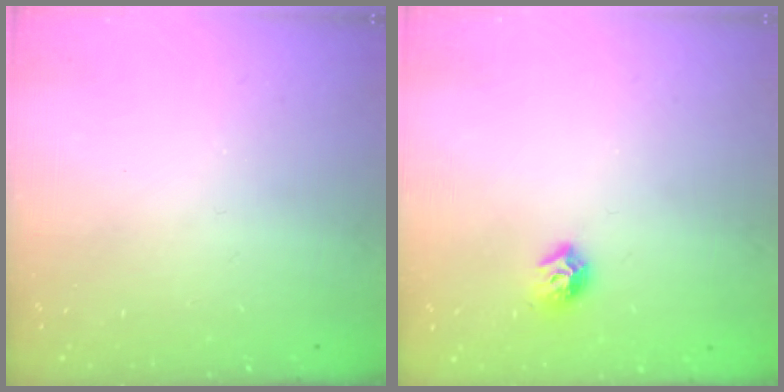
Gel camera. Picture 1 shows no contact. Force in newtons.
{"total": 8.2, "press": 8.2, "slide": 0.7}